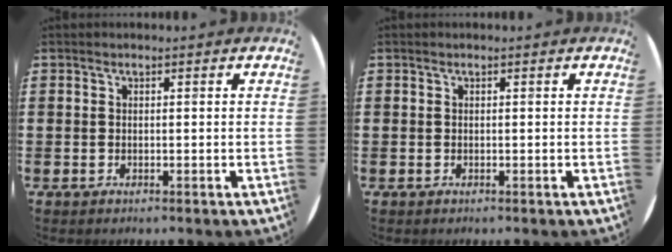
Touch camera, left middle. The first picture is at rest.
{"total": 0.0}